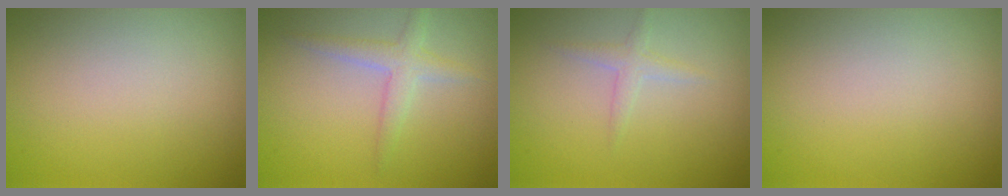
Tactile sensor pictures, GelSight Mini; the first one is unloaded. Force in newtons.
{"total": 2.3, "press": 2.3, "slide": 0.1}
{"total": 1.3, "press": 1.3, "slide": 0.1}
{"total": 0.0}